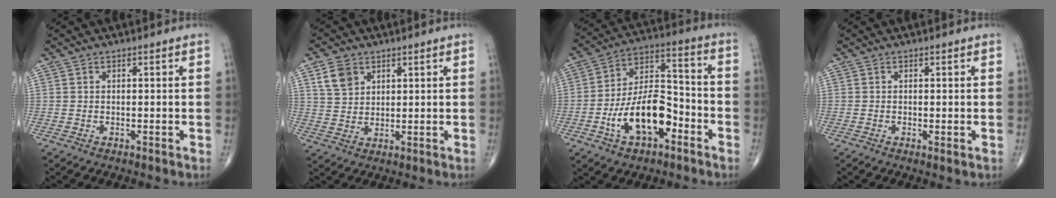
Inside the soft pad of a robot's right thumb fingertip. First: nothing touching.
{"total": 5.7, "force": [2.8, 4.2, 2.6], "torque": [-0.032, -0.011, 0.056]}
{"total": 16.3, "force": [-6.3, 8.5, 12.4], "torque": [-0.199, 0.048, -0.111]}
{"total": 0.8, "force": [-0.1, 0.2, 0.8], "torque": [-0.019, -0.005, -0.004]}